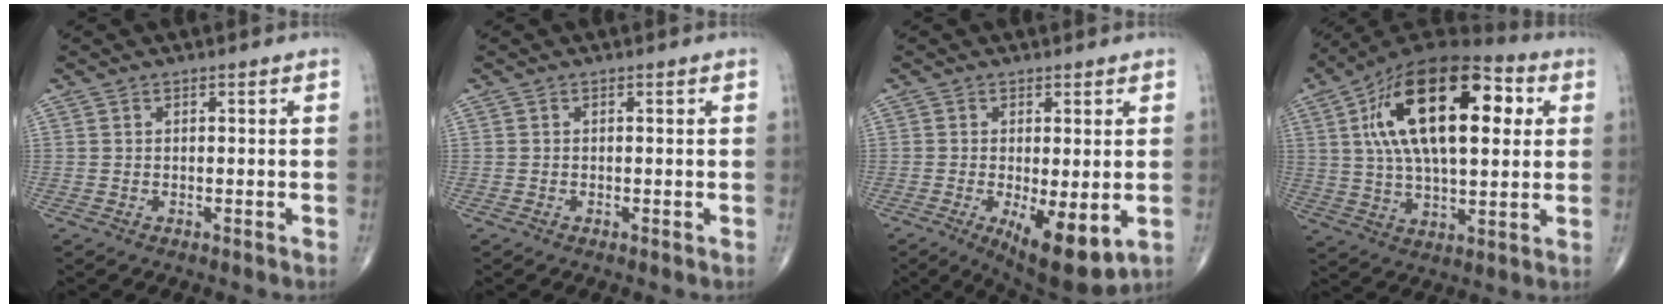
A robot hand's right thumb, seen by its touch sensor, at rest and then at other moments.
{"total": 0.0}
{"total": 10.2, "force": [-2.6, 3.5, 9.3], "torque": [-0.141, -0.025, -0.030]}
{"total": 25.0, "force": [6.4, 12.0, 21.0], "torque": [-0.350, 0.013, 0.098]}